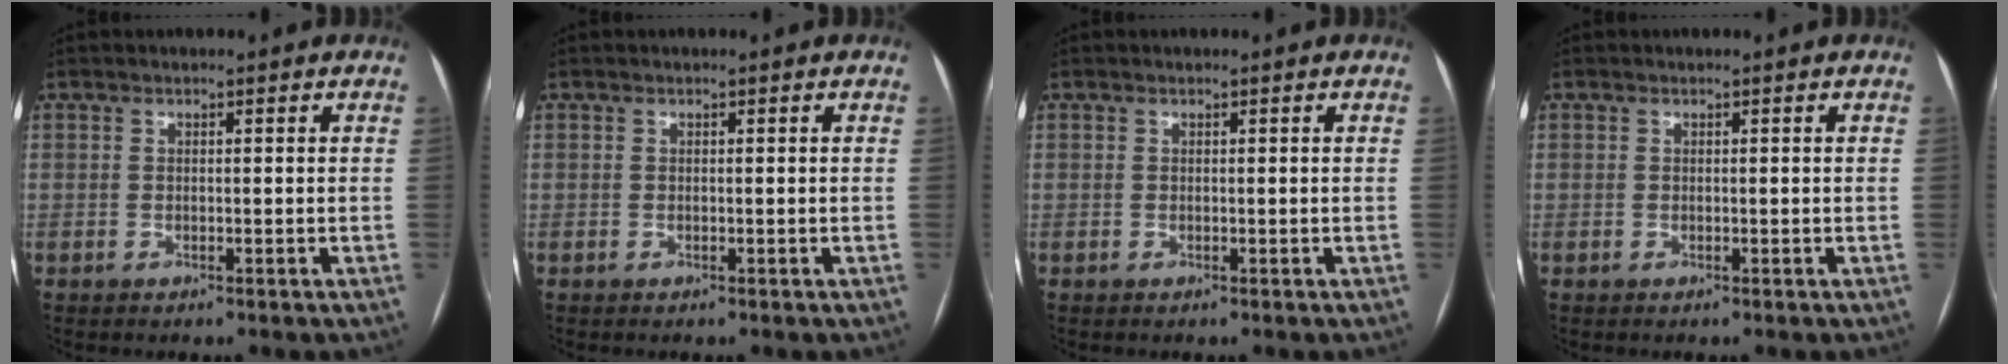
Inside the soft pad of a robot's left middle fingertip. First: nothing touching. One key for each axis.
{"total": 0.0}
{"total": 0.0}
{"total": 0.0}